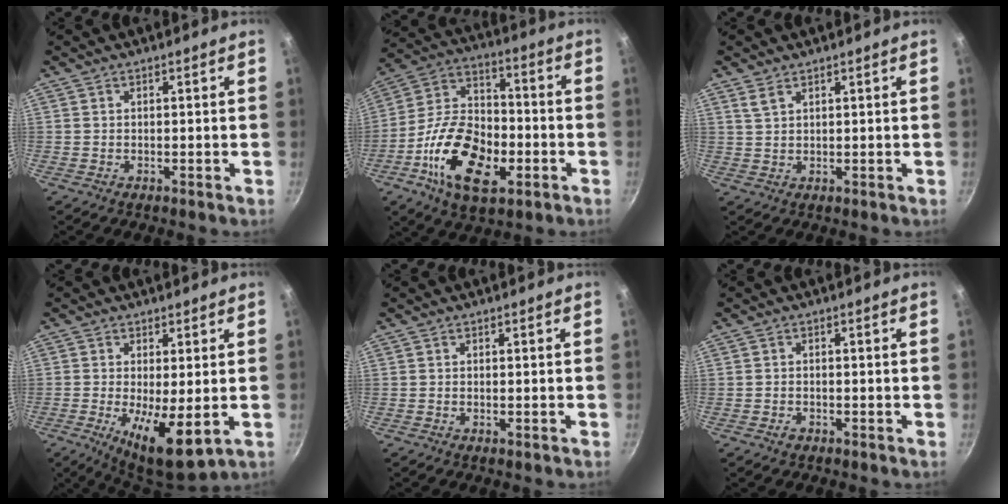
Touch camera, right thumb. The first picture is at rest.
{"total": 20.6, "force": [-6.8, 11.5, 15.6], "torque": [-0.266, 0.033, -0.131]}
{"total": 2.3, "force": [1.5, 1.1, 1.4], "torque": [-0.025, -0.006, 0.032]}
{"total": 10.3, "force": [-1.6, 3.1, 9.7], "torque": [-0.158, -0.016, -0.014]}
{"total": 0.0}
{"total": 1.2, "force": [-0.8, 0.8, 0.6], "torque": [-0.013, 0.006, -0.014]}